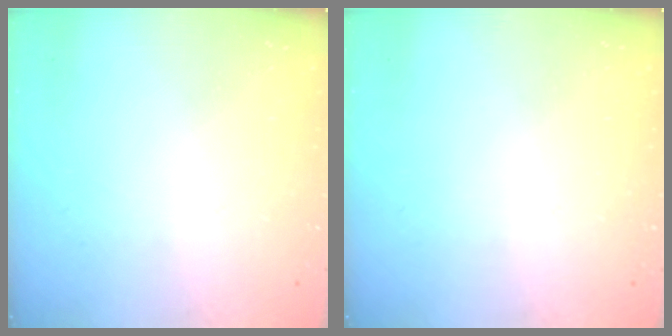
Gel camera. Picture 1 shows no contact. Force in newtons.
{"total": 0.0}